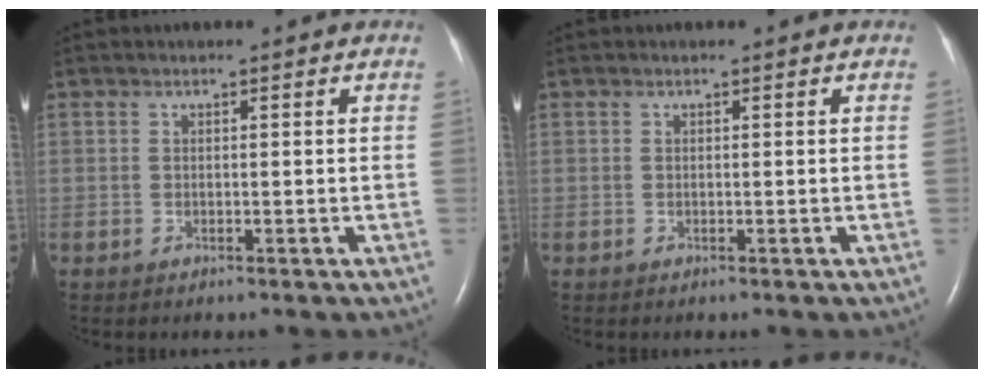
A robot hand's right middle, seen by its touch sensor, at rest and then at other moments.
{"total": 0.0}